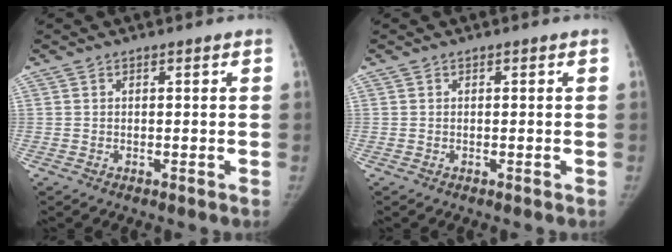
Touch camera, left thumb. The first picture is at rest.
{"total": 0.0}